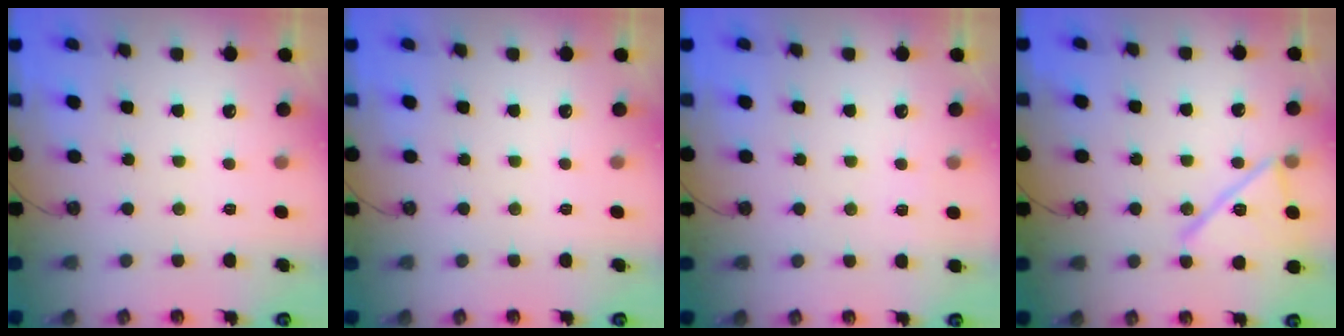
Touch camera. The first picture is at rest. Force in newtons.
{"total": 0.0}
{"total": 2.5, "press": 2.4, "slide": 0.8}
{"total": 15.9, "press": 15.5, "slide": 3.4}